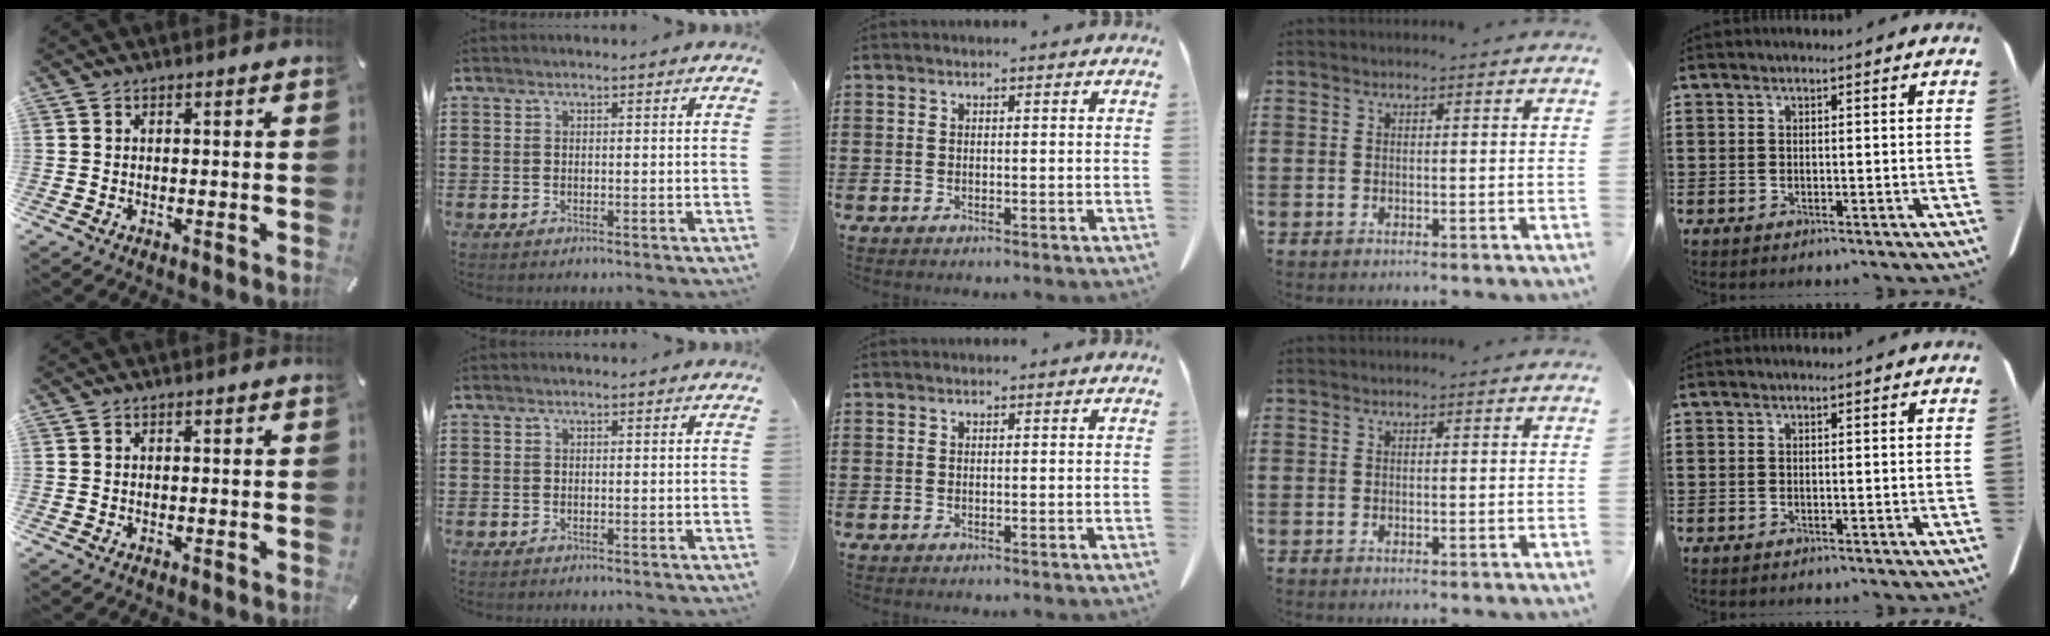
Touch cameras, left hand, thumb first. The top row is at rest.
{}